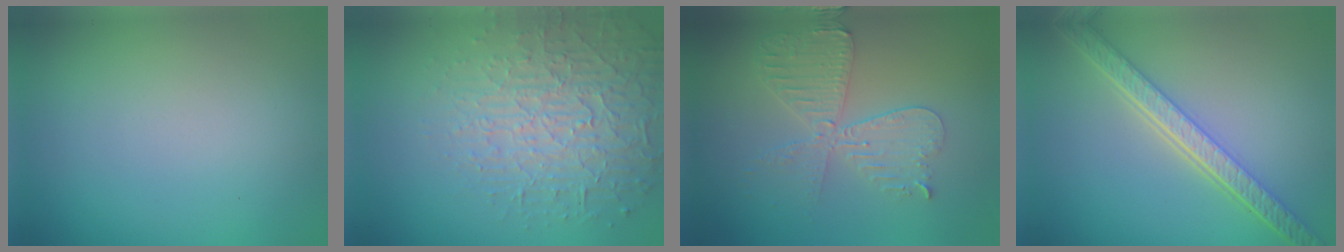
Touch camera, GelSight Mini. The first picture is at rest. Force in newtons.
{"total": 5.5, "press": 4.5, "slide": 3.2}
{"total": 4.7, "press": 4.0, "slide": 2.4}
{"total": 5.8, "press": 4.5, "slide": 3.7}